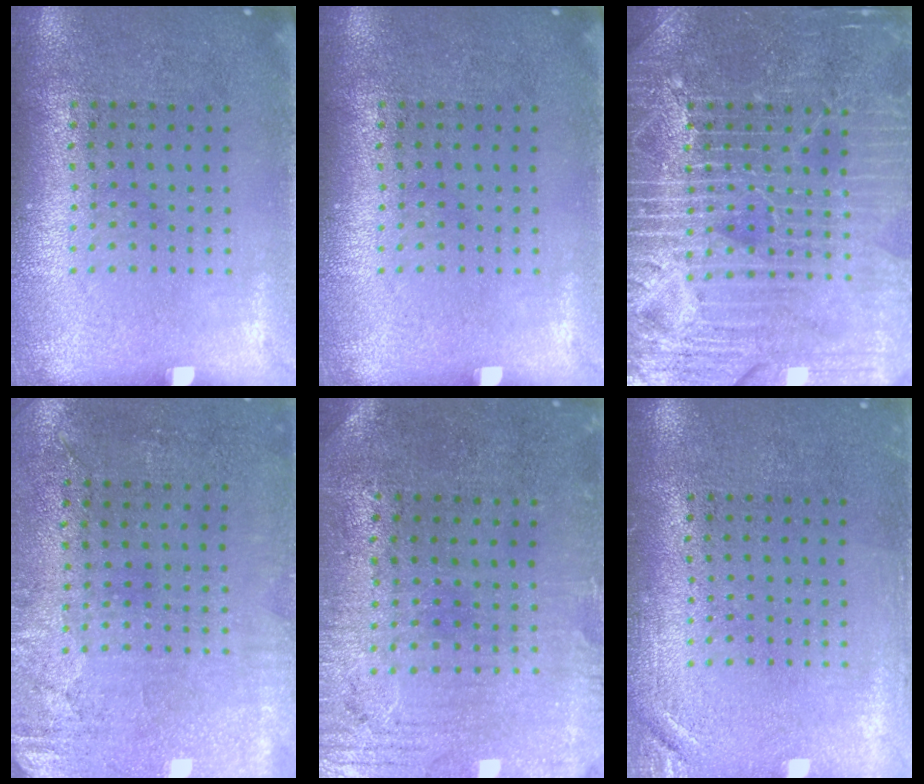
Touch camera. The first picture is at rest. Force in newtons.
{"total": 0.0}
{"total": 7.2, "press": 7.1, "slide": 1.0}
{"total": 2.9, "press": 2.4, "slide": 1.7}
{"total": 0.6, "press": 0.4, "slide": 0.5}
{"total": 1.5, "press": 1.5, "slide": 0.3}